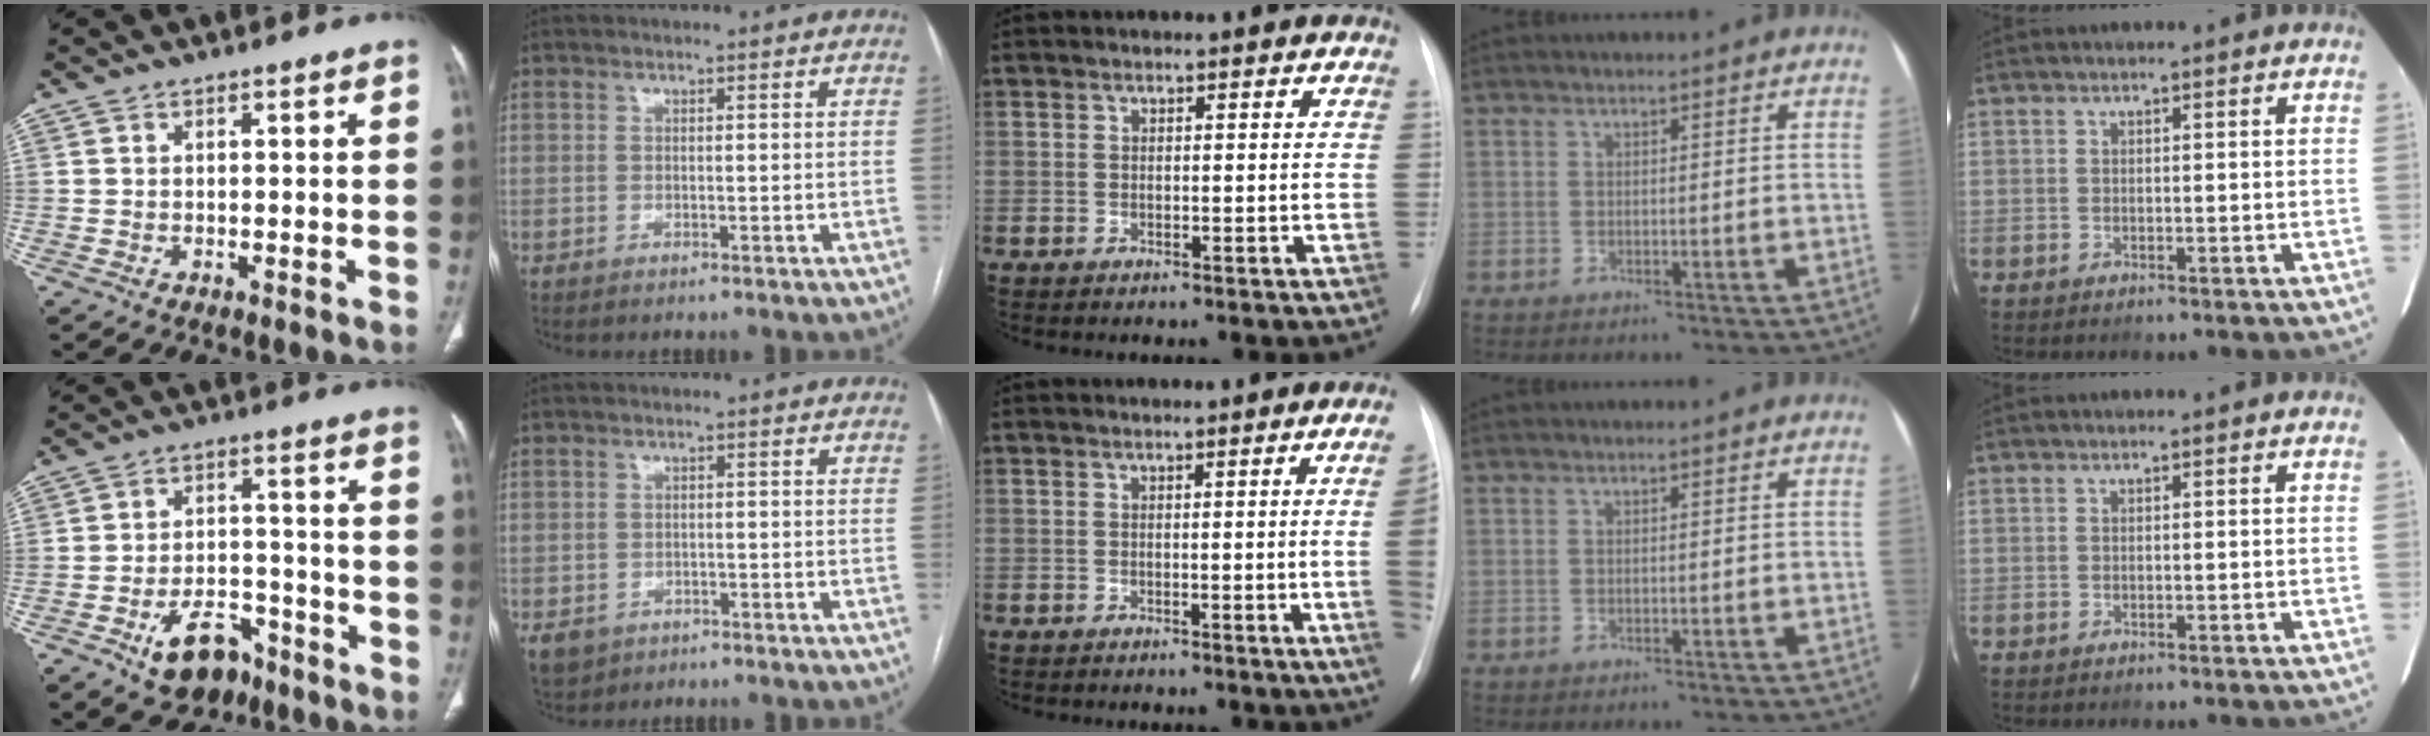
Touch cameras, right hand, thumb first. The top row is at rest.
{"thumb": {"total": 9.6, "force": [-5.8, 5.8, 5.0], "torque": [-0.058, 0.042, -0.087]}, "index": {"total": 6.5, "force": [-3.6, 5.0, 2.0], "torque": [-0.049, -0.001, -0.048]}, "middle": {"total": 4.9, "force": [-0.7, -1.4, 4.6], "torque": [-0.039, -0.005, -0.012]}}